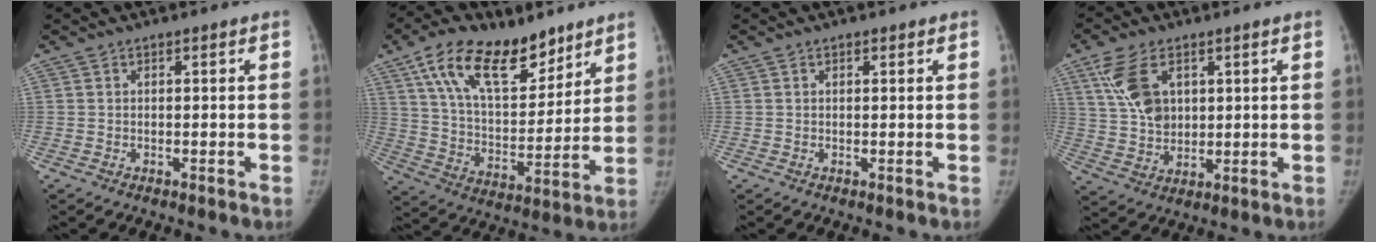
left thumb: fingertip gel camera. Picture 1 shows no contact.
{"total": 20.4, "force": [12.5, 10.1, 12.5], "torque": [-0.175, -0.046, 0.224]}
{"total": 0.7, "force": [0.4, 0.6, 0.2], "torque": [0.009, 0.000, 0.003]}
{"total": 10.0, "force": [4.1, 6.4, 6.5], "torque": [-0.111, -0.010, 0.086]}